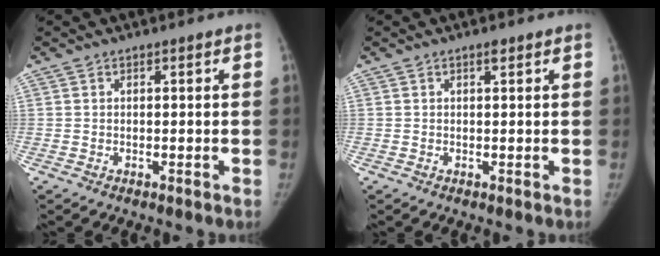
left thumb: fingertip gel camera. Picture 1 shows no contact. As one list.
[{"total": 0.9, "force": [0.6, 0.3, 0.6], "torque": [-0.010, -0.002, 0.009]}]